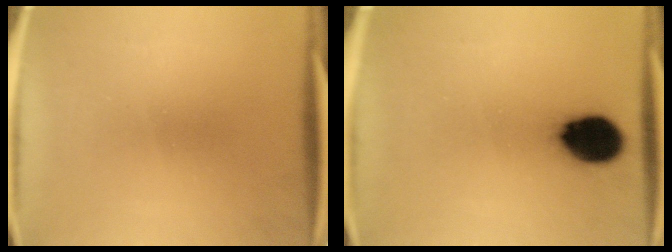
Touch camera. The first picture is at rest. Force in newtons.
{"total": 11.9}